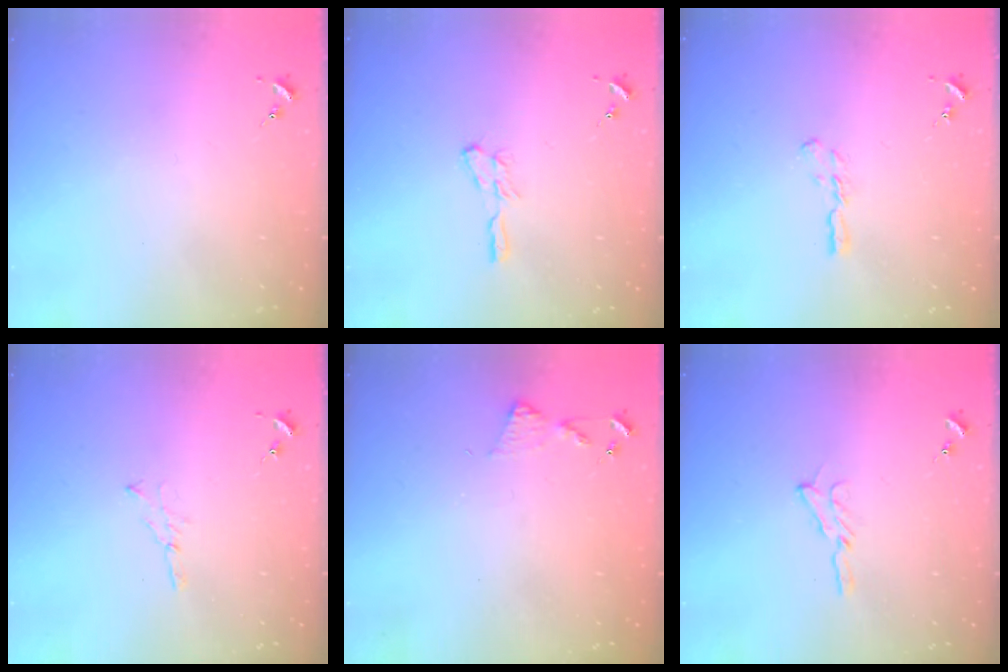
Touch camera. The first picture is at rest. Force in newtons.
{"total": 5.6, "press": 5.6, "slide": 0.7}
{"total": 5.8, "press": 5.8, "slide": 0.1}
{"total": 2.6, "press": 2.6, "slide": 0.3}
{"total": 5.0, "press": 5.0, "slide": 0.6}
{"total": 5.3, "press": 5.2, "slide": 0.5}